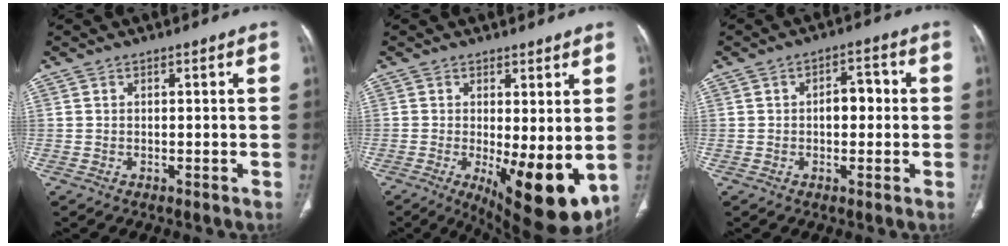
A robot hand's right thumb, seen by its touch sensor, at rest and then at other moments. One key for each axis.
{"total": 14.2, "fx": -2.4, "fy": 5.0, "fz": 13.0, "tx": -0.186, "ty": -0.034, "tz": -0.017}
{"total": 5.0, "fx": 0.1, "fy": 3.0, "fz": 4.1, "tx": -0.045, "ty": 0.013, "tz": -0.004}